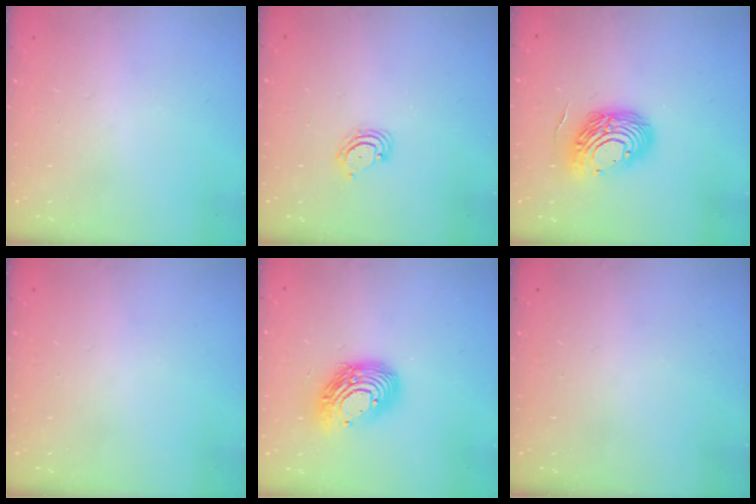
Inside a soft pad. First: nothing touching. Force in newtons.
{"total": 4.7, "press": 4.6, "slide": 0.4}
{"total": 13.3, "press": 13.1, "slide": 2.3}
{"total": 0.0}
{"total": 14.9, "press": 14.9, "slide": 1.3}
{"total": 0.0}